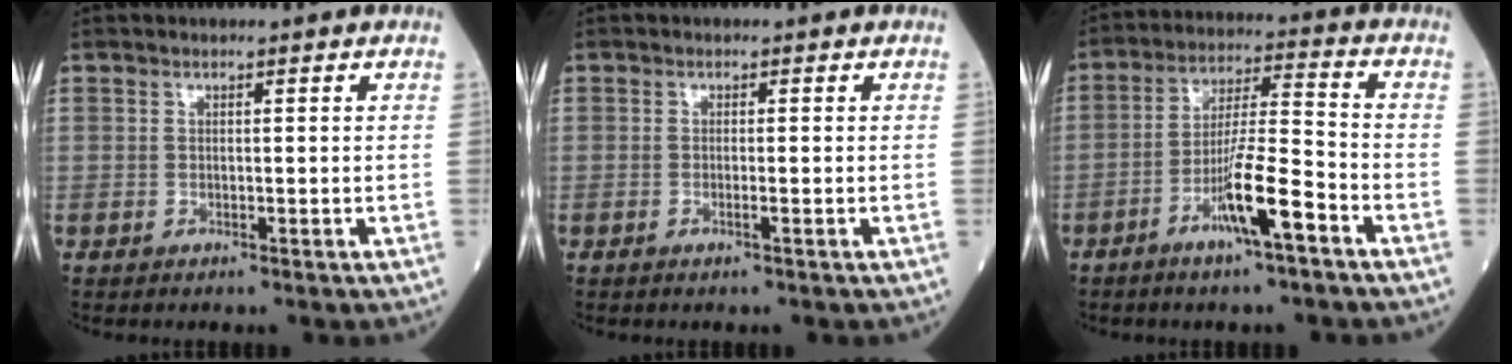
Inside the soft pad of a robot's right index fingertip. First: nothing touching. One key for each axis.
{"total": 0.7, "fx": -0.3, "fy": -0.1, "fz": 0.7, "tx": -0.015, "ty": 0.000, "tz": -0.003}
{"total": 9.3, "fx": -4.8, "fy": 0.7, "fz": 7.9, "tx": -0.146, "ty": 0.000, "tz": -0.084}